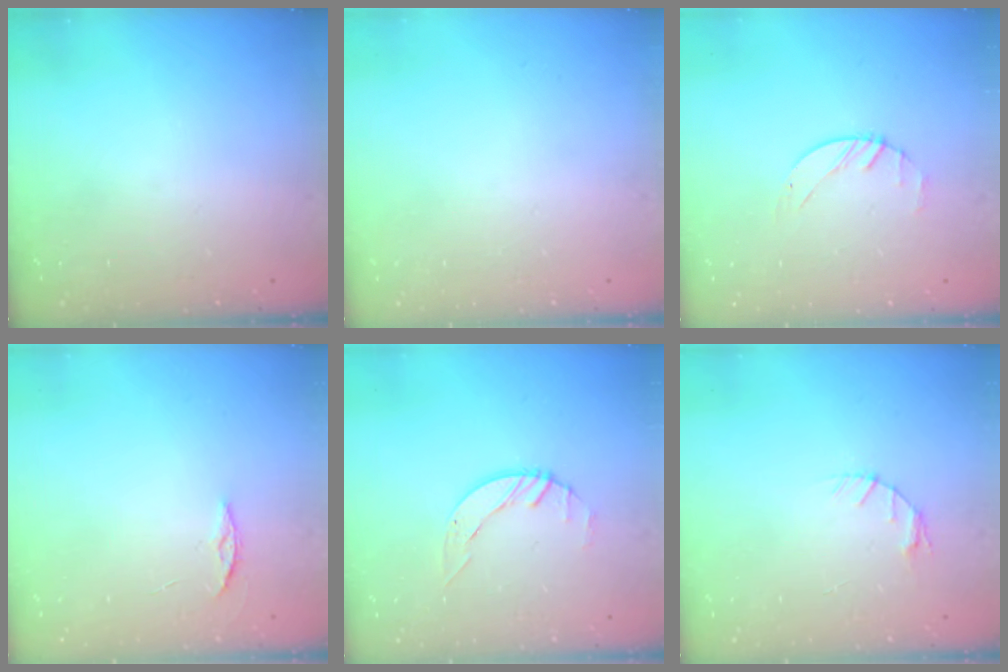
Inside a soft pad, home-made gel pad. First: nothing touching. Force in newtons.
{"total": 0.0}
{"total": 1.4, "press": 1.3, "slide": 0.2}
{"total": 3.5, "press": 3.5, "slide": 0.4}
{"total": 2.9, "press": 2.8, "slide": 0.3}
{"total": 3.7, "press": 3.7, "slide": 0.5}